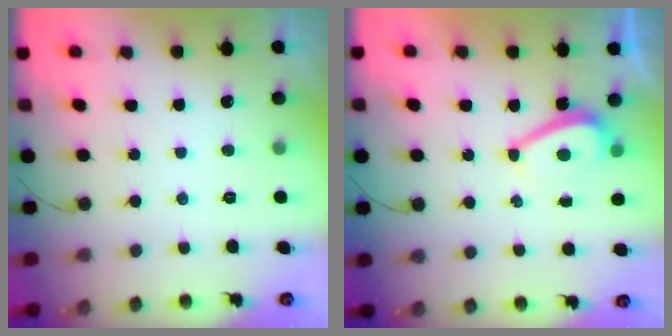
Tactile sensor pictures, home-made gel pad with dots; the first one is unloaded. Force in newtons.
{"total": 5.5, "press": 5.0, "slide": 2.5}